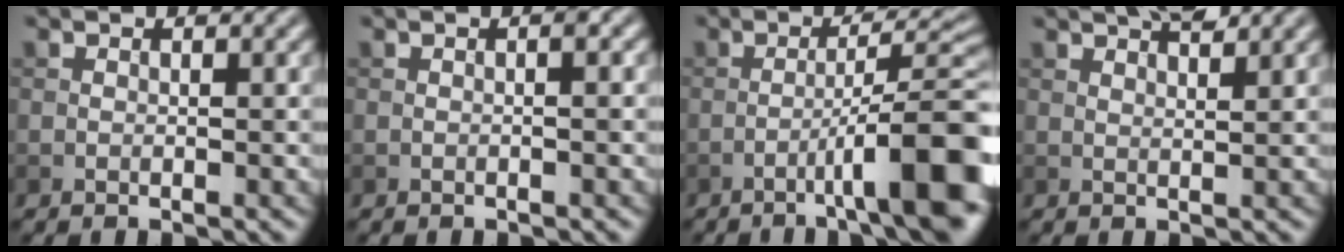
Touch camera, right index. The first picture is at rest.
{"total": 1.1, "force": [0.0, 0.1, 1.1], "torque": [-0.016, 0.001, -0.003]}
{"total": 11.4, "force": [-5.0, 1.9, 10.0], "torque": [-0.136, 0.014, -0.073]}
{"total": 3.2, "force": [2.4, 0.6, 1.9], "torque": [-0.018, 0.007, 0.029]}